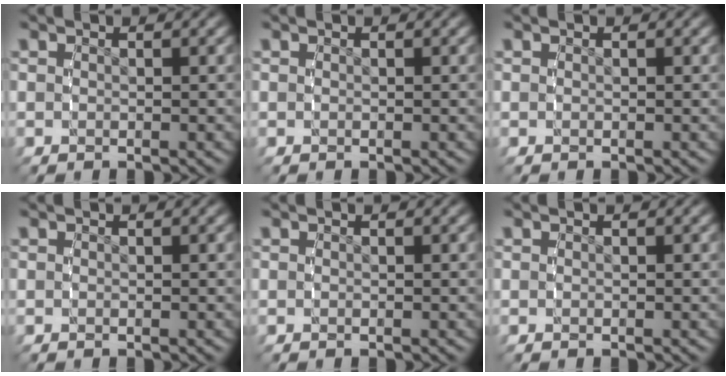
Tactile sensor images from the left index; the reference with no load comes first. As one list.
[{"total": 0.0}, {"total": 0.0}, {"total": 0.0}, {"total": 0.0}, {"total": 0.0}]